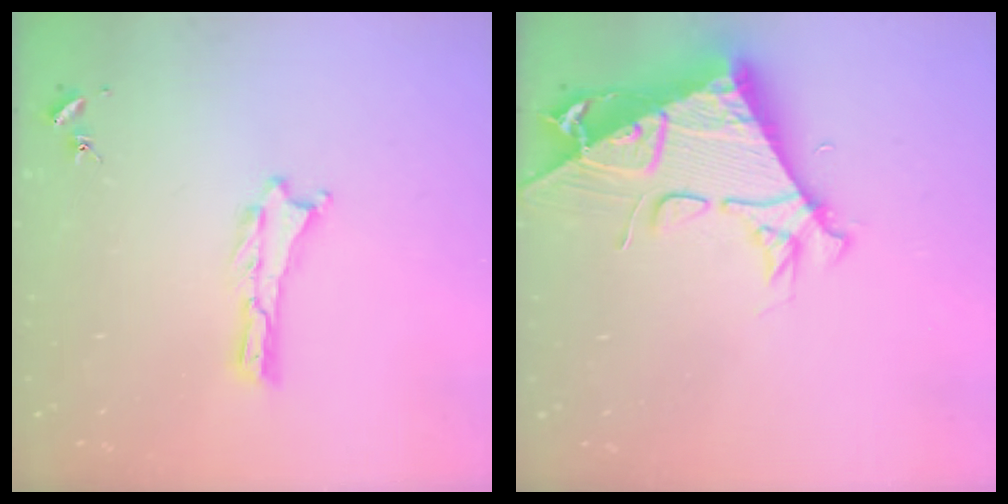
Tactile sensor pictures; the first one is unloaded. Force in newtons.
{"total": 9.4, "press": 9.4, "slide": 0.9}